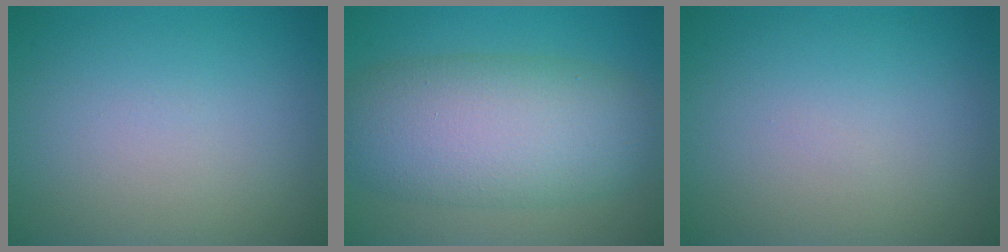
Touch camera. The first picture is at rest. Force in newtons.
{"total": 9.5, "press": 9.5, "slide": 0.3}
{"total": 0.0}